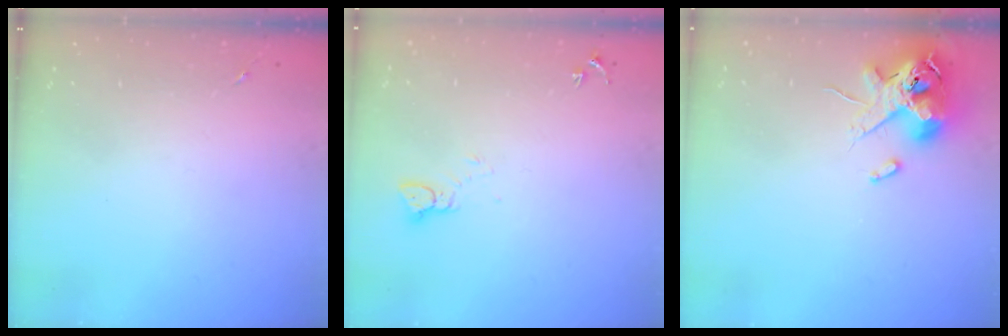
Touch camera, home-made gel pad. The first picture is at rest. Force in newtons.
{"total": 2.6, "press": 2.6, "slide": 0.1}
{"total": 12.9, "press": 12.7, "slide": 2.2}